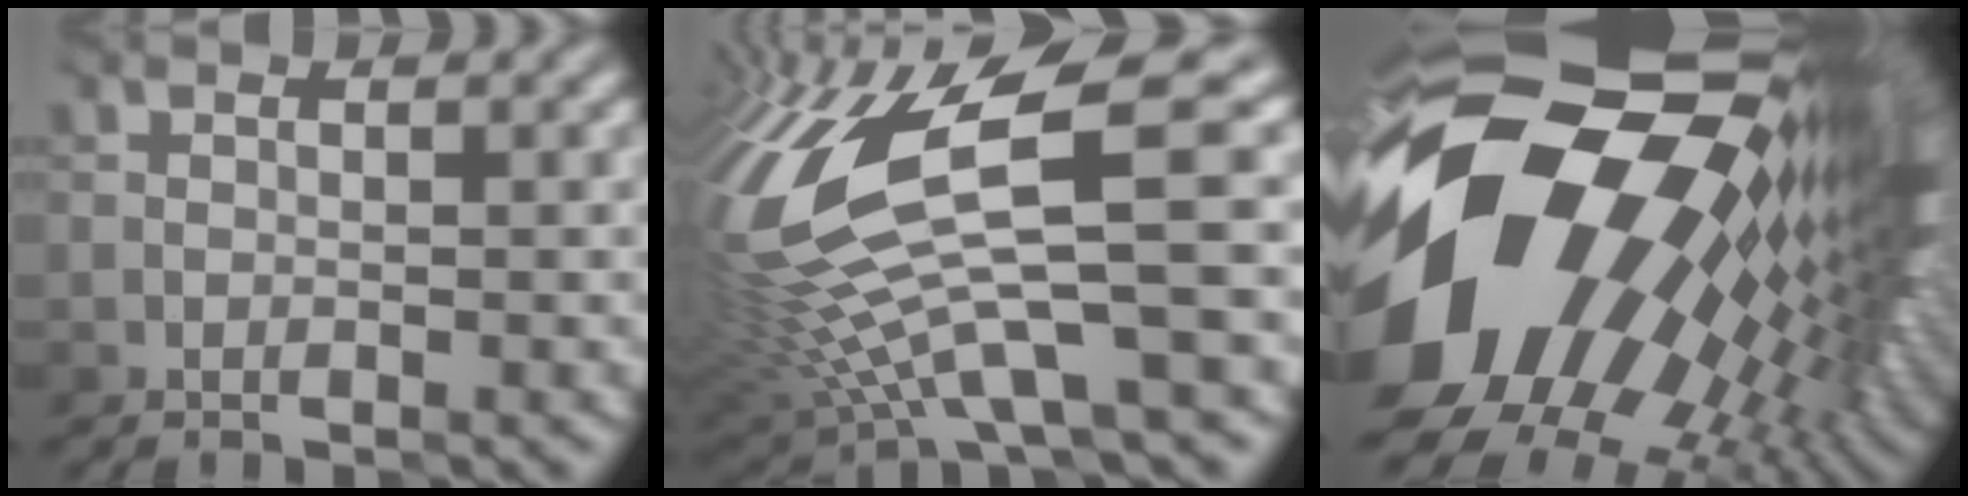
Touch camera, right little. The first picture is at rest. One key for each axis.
{"total": 13.6, "fx": 3.2, "fy": 3.8, "fz": 12.7, "tx": -0.275, "ty": -0.014, "tz": 0.090}
{"total": 20.9, "fx": 0.5, "fy": 13.9, "fz": 15.6, "tx": -0.285, "ty": -0.072, "tz": 0.031}